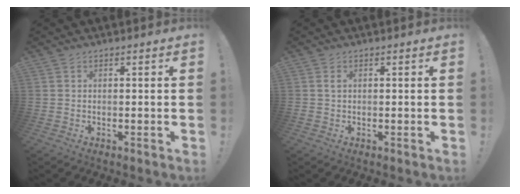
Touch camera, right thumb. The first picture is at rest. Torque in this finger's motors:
{"motor_torque": [0.00, 0.00, 0.03, -0.04, 0.00]}